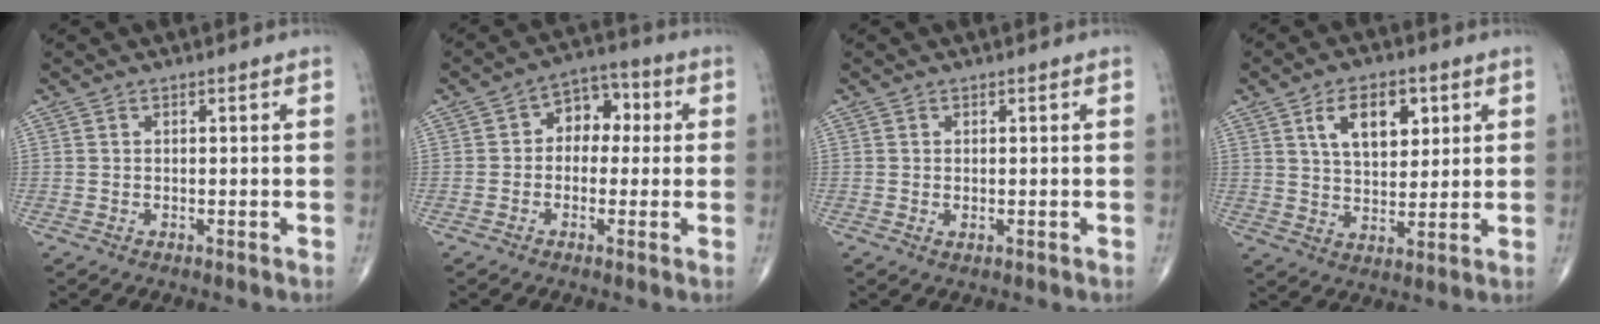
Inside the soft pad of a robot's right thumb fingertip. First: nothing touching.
{"total": 7.5, "force": [0.7, 5.5, 5.0], "torque": [-0.030, 0.028, -0.003]}
{"total": 0.6, "force": [-0.1, 0.3, 0.5], "torque": [-0.006, 0.000, -0.001]}
{"total": 10.2, "force": [4.1, 5.8, 7.4], "torque": [-0.092, -0.016, 0.070]}